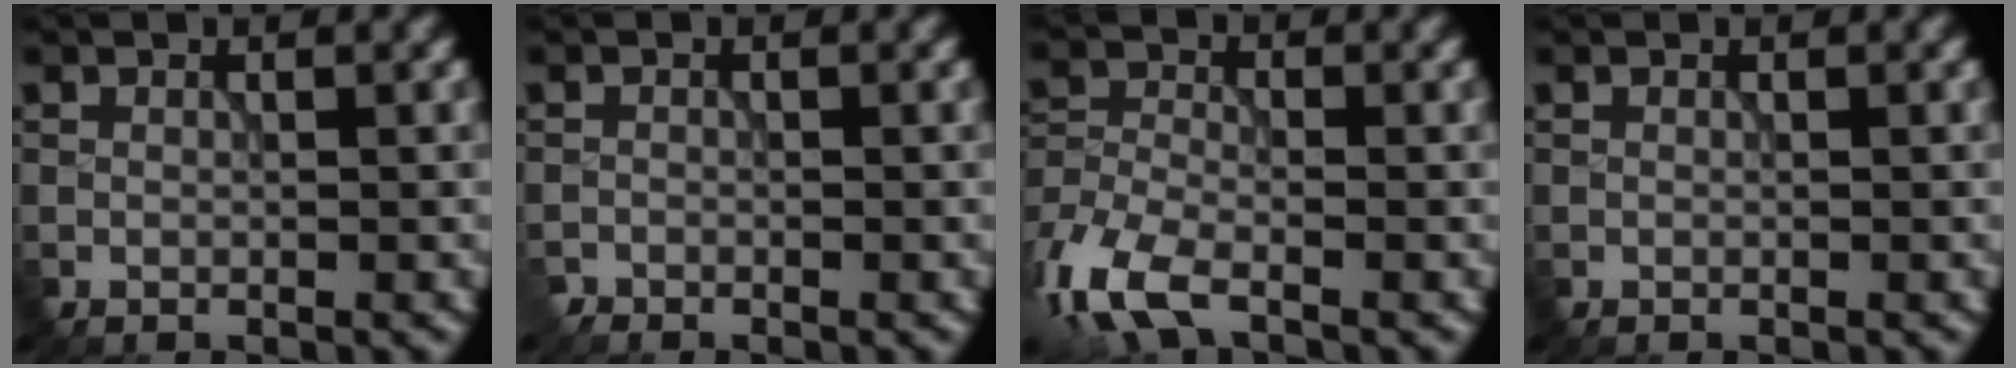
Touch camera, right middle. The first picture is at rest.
{"total": 0.7, "force": [-0.7, 0.2, -0.1], "torque": [0.003, -0.001, -0.015]}
{"total": 6.9, "force": [-4.3, 3.2, 4.4], "torque": [-0.102, -0.015, -0.097]}
{"total": 0.0}